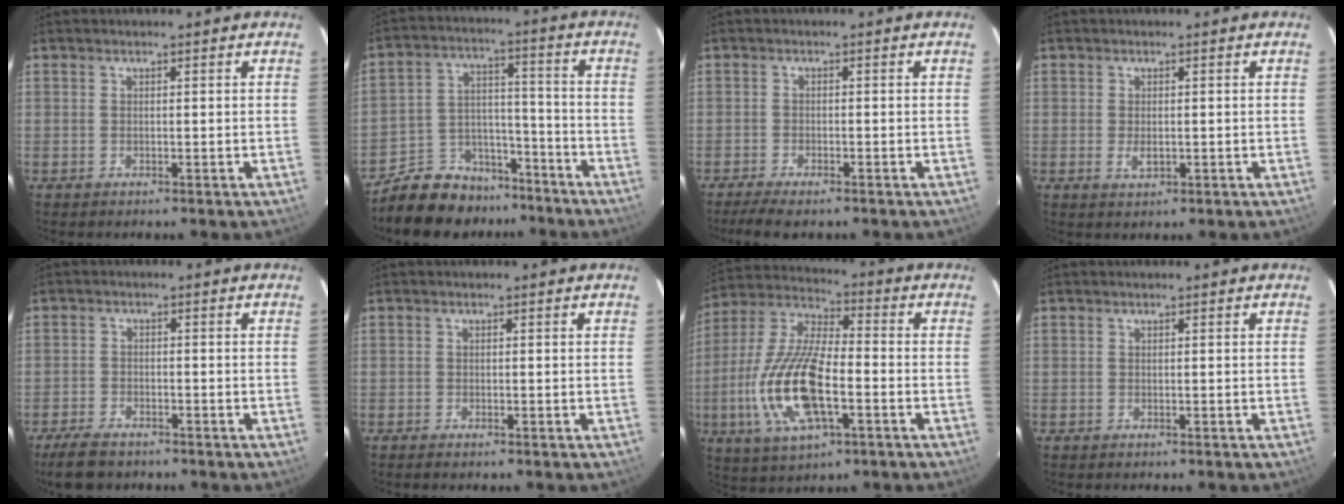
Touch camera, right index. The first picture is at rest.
{"total": 13.2, "force": [-10.7, 7.2, 2.9], "torque": [-0.074, 0.046, -0.158]}
{"total": 5.2, "force": [-4.2, 1.1, 2.9], "torque": [-0.072, -0.016, -0.073]}
{"total": 3.6, "force": [-0.9, 1.5, 3.1], "torque": [-0.060, -0.007, -0.013]}
{"total": 6.4, "force": [-5.2, 2.5, 2.7], "torque": [-0.079, -0.006, -0.093]}
{"total": 1.0, "force": [-0.9, 0.2, 0.5], "torque": [-0.012, -0.002, -0.018]}
{"total": 18.3, "force": [-5.4, 7.0, 16.0], "torque": [-0.343, -0.009, -0.103]}
{"total": 0.0}